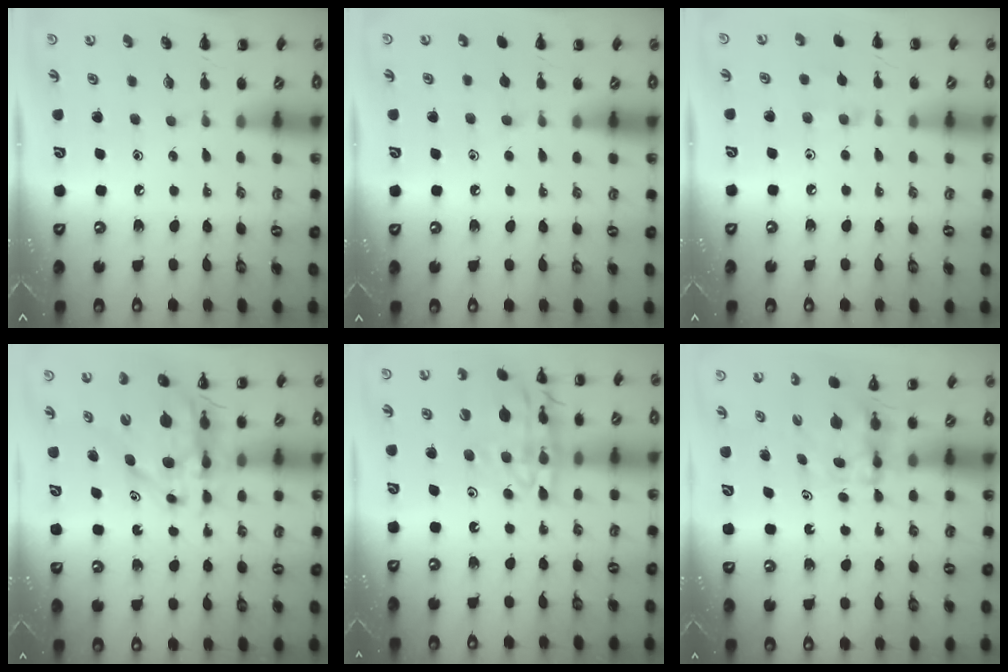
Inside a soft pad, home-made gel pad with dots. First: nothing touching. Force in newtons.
{"total": 2.8, "press": 2.5, "slide": 1.3}
{"total": 4.4, "press": 4.1, "slide": 1.5}
{"total": 10.0, "press": 9.4, "slide": 3.4}
{"total": 18.9, "press": 18.8, "slide": 1.7}
{"total": 3.9, "press": 3.9, "slide": 0.3}